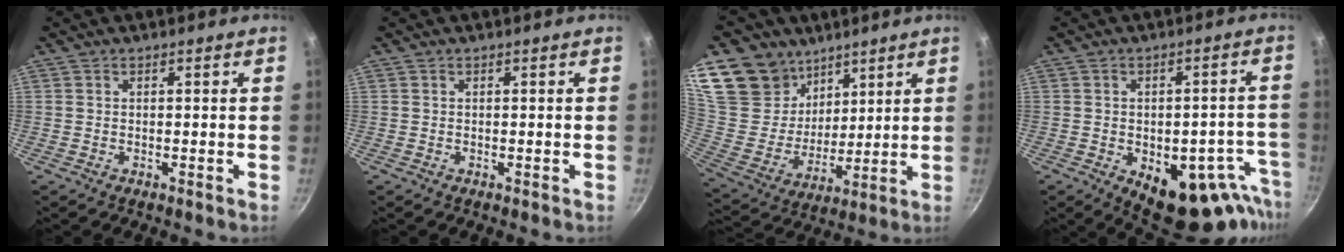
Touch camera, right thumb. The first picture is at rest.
{"total": 0.0}
{"total": 19.7, "force": [12.7, 13.4, 7.0], "torque": [-0.108, -0.069, 0.245]}
{"total": 18.0, "force": [-8.9, 9.8, 12.2], "torque": [-0.073, 0.016, -0.109]}